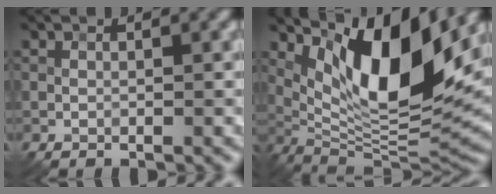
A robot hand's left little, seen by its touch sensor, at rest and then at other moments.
{"total": 13.0, "force": [4.7, 4.4, 11.3], "torque": [-0.180, -0.014, 0.088]}